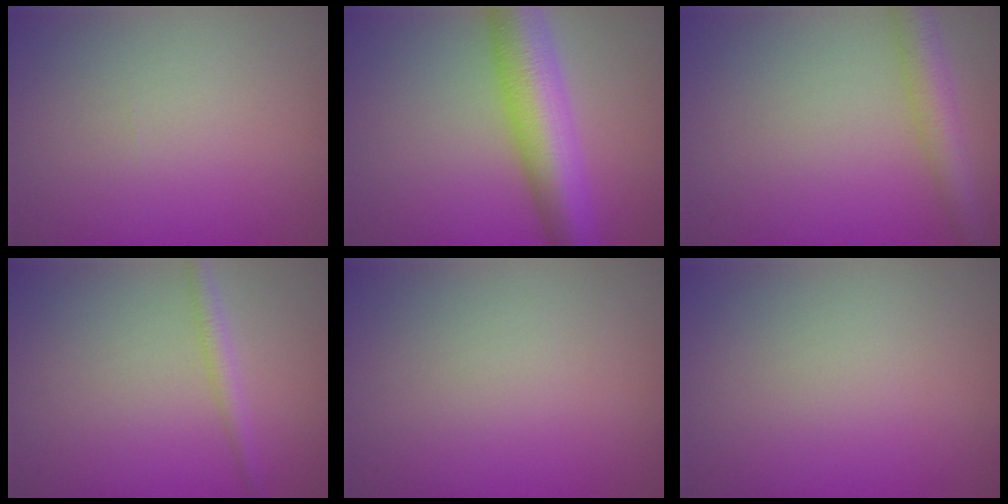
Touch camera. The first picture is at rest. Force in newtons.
{"total": 8.9, "press": 8.9, "slide": 0.3}
{"total": 4.2, "press": 4.2, "slide": 0.2}
{"total": 1.8, "press": 1.8, "slide": 0.0}
{"total": 0.0}
{"total": 0.0}